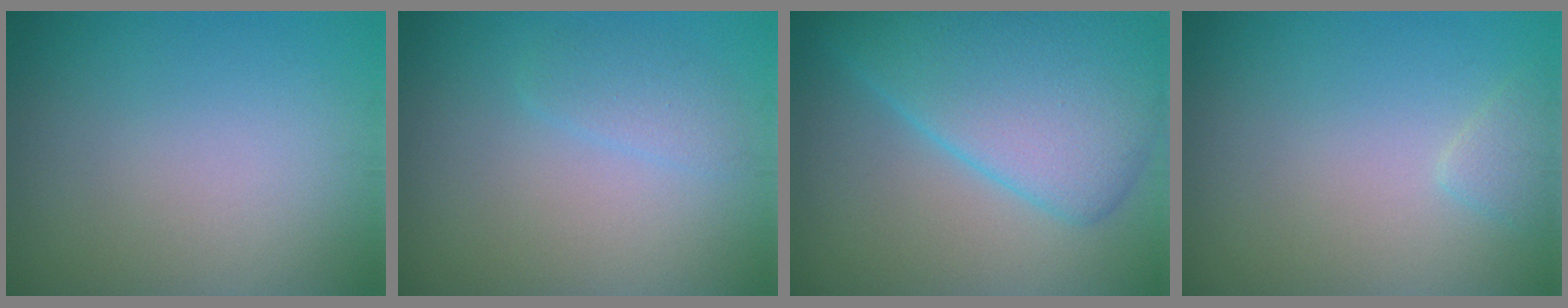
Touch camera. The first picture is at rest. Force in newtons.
{"total": 1.5, "press": 1.5, "slide": 0.1}
{"total": 8.7, "press": 8.7, "slide": 0.3}
{"total": 1.1, "press": 1.1, "slide": 0.1}